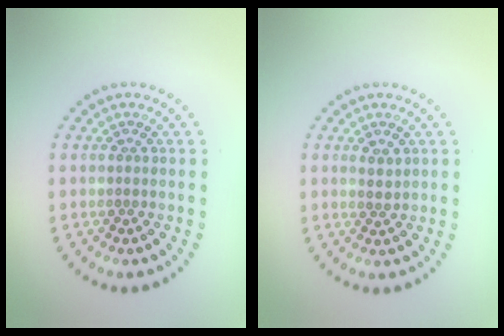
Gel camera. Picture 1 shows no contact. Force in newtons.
{"total": 1.2, "press": 1.0, "slide": 0.6}